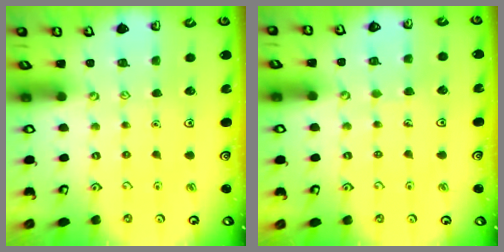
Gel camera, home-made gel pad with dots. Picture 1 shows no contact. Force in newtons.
{"total": 3.2, "press": 3.2, "slide": 0.2}